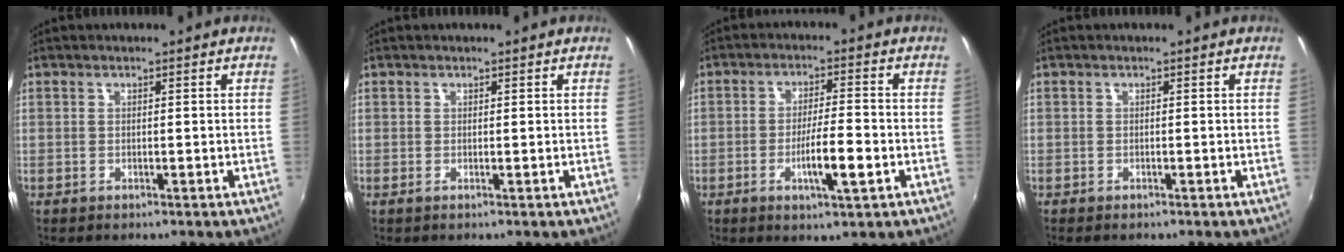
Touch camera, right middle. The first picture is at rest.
{"total": 0.0}
{"total": 6.9, "force": [-2.4, 0.9, 6.4], "torque": [-0.117, -0.008, -0.037]}
{"total": 1.4, "force": [-1.2, 0.6, 0.5], "torque": [-0.014, -0.007, -0.020]}